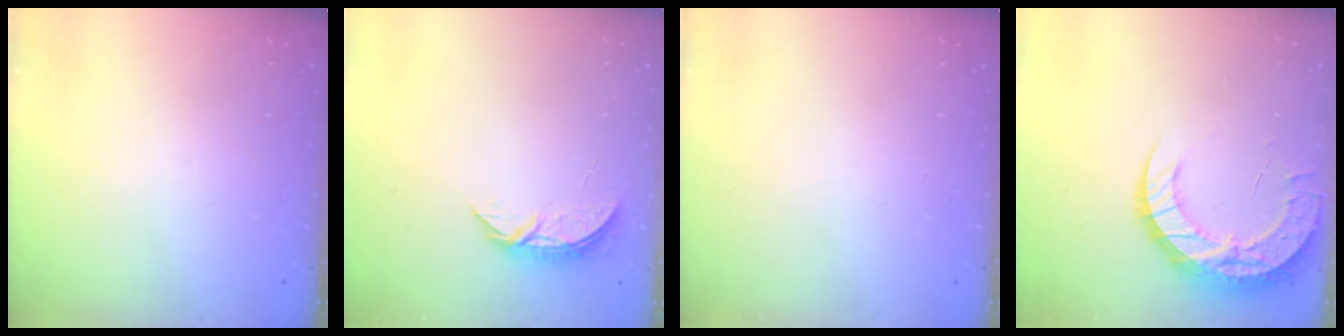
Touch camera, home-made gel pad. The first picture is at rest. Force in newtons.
{"total": 5.2, "press": 5.2, "slide": 0.6}
{"total": 0.0}
{"total": 13.4, "press": 13.4, "slide": 1.0}